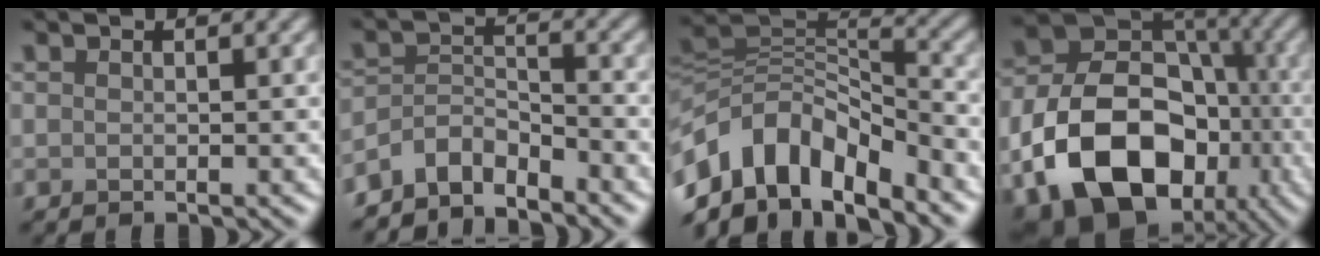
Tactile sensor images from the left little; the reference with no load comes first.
{"total": 3.9, "force": [-3.6, 1.1, 1.1], "torque": [-0.018, 0.001, -0.077]}
{"total": 10.7, "force": [-5.5, 6.2, 6.7], "torque": [-0.121, 0.013, -0.109]}
{"total": 14.8, "force": [-4.6, 10.5, 9.4], "torque": [-0.180, -0.028, -0.082]}